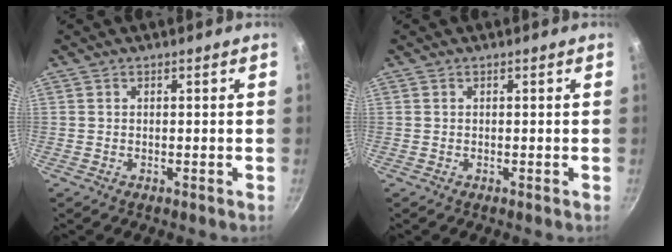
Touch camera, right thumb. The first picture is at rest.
{"total": 0.0}